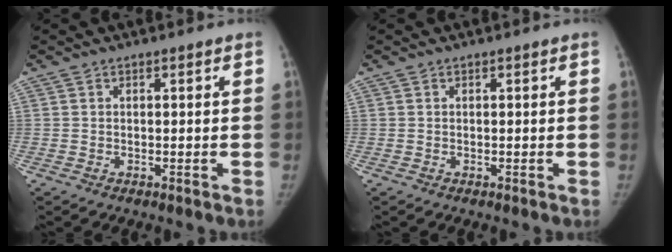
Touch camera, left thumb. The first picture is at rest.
{"total": 0.0}